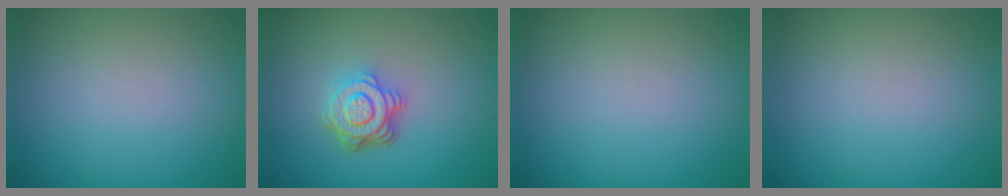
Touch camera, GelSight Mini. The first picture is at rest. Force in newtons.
{"total": 4.6, "press": 3.3, "slide": 3.1}
{"total": 0.0}
{"total": 0.0}